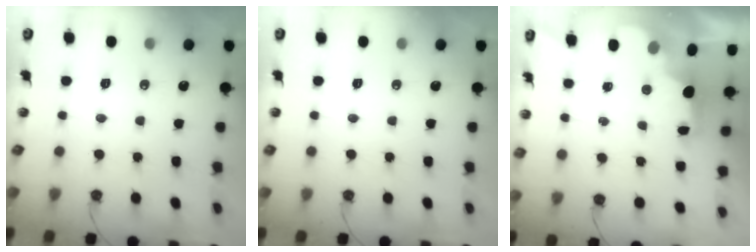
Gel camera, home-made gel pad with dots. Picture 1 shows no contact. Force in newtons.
{"total": 0.0}
{"total": 2.3, "press": 2.2, "slide": 0.8}